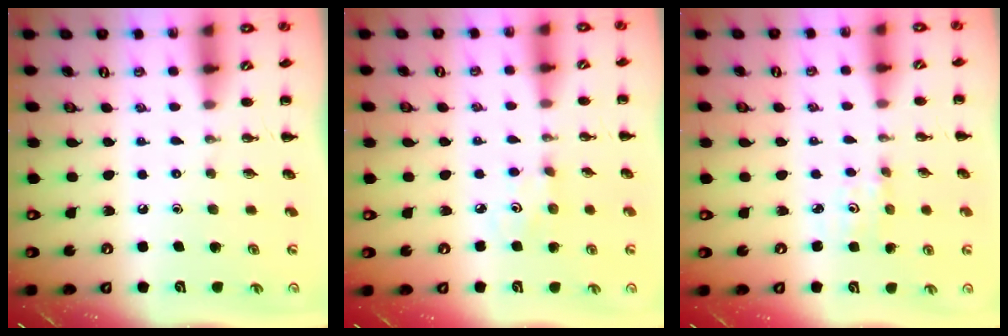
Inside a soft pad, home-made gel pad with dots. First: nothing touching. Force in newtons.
{"total": 2.7, "press": 2.6, "slide": 0.6}
{"total": 1.2, "press": 1.1, "slide": 0.4}